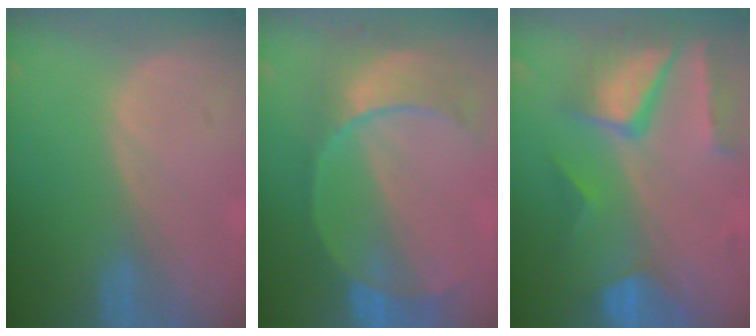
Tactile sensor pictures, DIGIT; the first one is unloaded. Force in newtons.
{"total": 8.8, "press": 8.3, "slide": 2.8}
{"total": 10.4, "press": 8.8, "slide": 5.5}